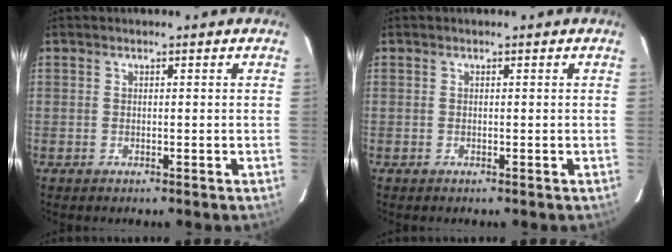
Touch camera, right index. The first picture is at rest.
{"total": 0.0}